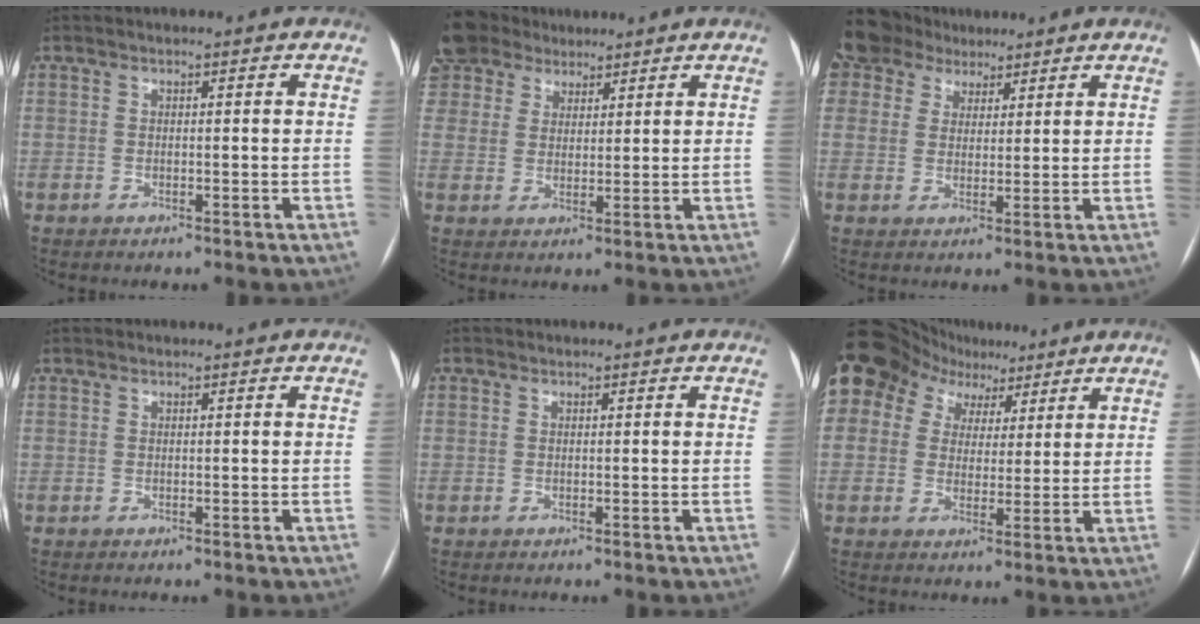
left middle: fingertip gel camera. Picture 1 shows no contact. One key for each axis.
{"total": 8.9, "fx": 6.9, "fy": 5.6, "fz": 0.8, "tx": -0.024, "ty": 0.031, "tz": 0.136}
{"total": 9.1, "fx": 6.7, "fy": 6.1, "fz": 1.0, "tx": -0.028, "ty": 0.027, "tz": 0.123}
{"total": 0.0}
{"total": 0.0}
{"total": 20.4, "fx": 12.1, "fy": 14.6, "fz": 7.4, "tx": -0.216, "ty": 0.080, "tz": 0.218}